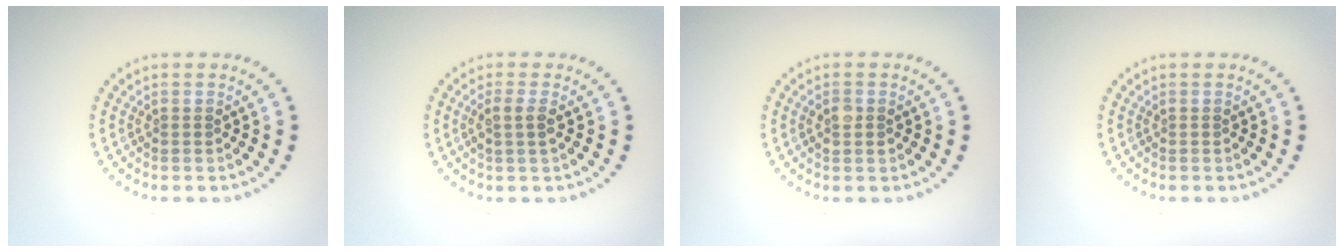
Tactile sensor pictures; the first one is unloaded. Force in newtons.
{"total": 1.5, "press": 1.4, "slide": 0.6}
{"total": 1.1, "press": 1.1, "slide": 0.1}
{"total": 0.0}